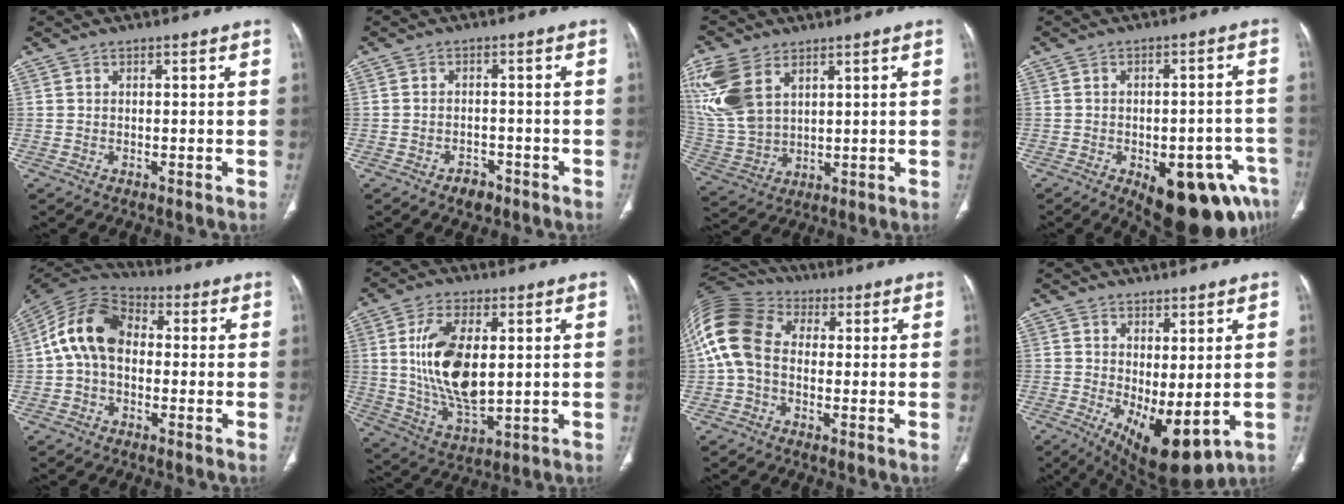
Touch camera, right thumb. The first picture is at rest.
{"total": 3.2, "force": [-2.1, 2.0, 1.3], "torque": [-0.015, 0.013, -0.025]}
{"total": 14.5, "force": [6.6, 8.8, 9.5], "torque": [-0.218, -0.015, 0.147]}
{"total": 17.4, "force": [-8.7, 7.9, 12.8], "torque": [-0.106, 0.037, -0.100]}
{"total": 12.4, "force": [0.1, 8.7, 8.8], "torque": [-0.156, 0.033, -0.014]}
{"total": 15.2, "force": [2.1, 7.5, 13.1], "torque": [-0.246, -0.020, 0.050]}
{"total": 13.7, "force": [0.6, 10.0, 9.3], "torque": [-0.198, 0.038, 0.000]}
{"total": 11.0, "force": [-1.4, 4.6, 9.8], "torque": [-0.148, -0.019, 0.001]}